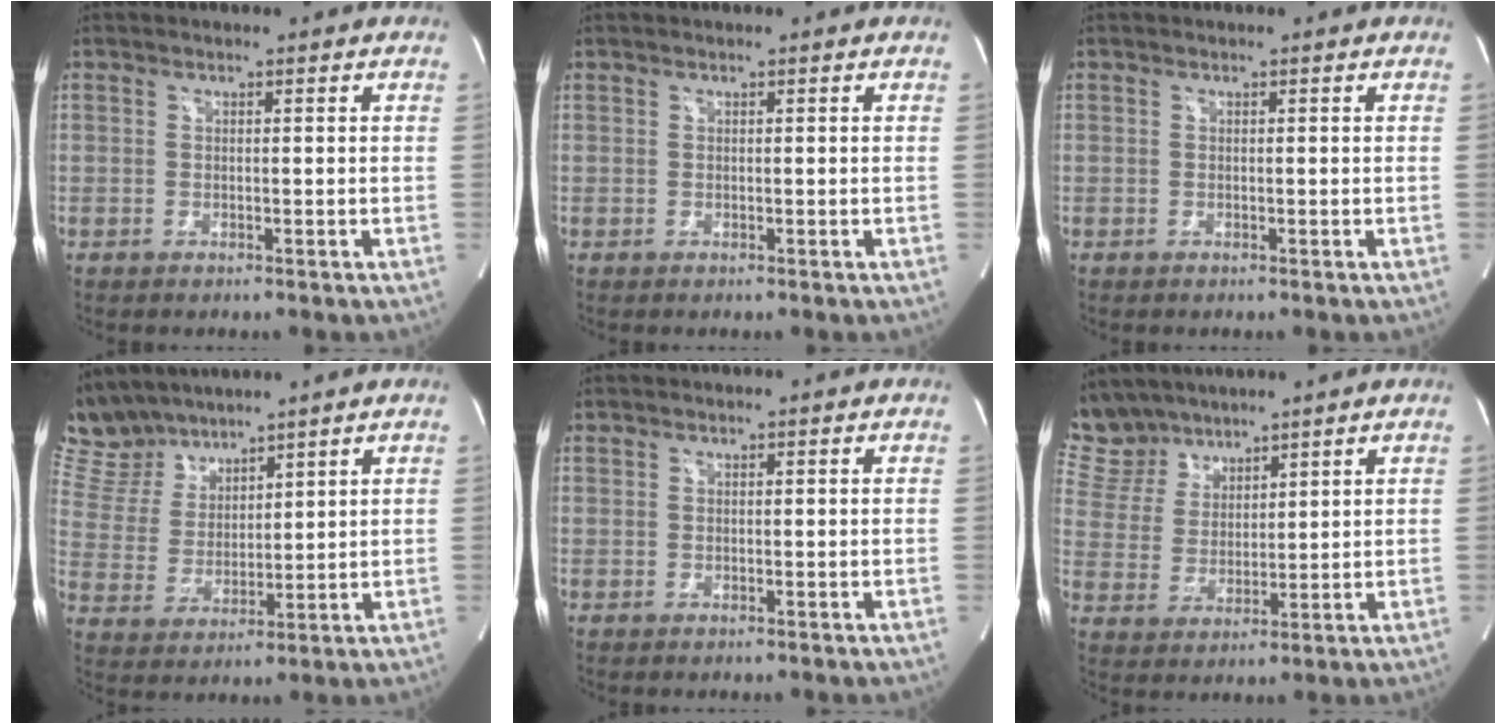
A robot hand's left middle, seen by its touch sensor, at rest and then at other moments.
{"total": 0.0}
{"total": 0.0}
{"total": 9.4, "force": [8.7, 3.2, 1.5], "torque": [-0.051, 0.016, 0.190]}
{"total": 0.0}
{"total": 8.4, "force": [7.6, 3.6, 0.8], "torque": [-0.026, 0.015, 0.165]}